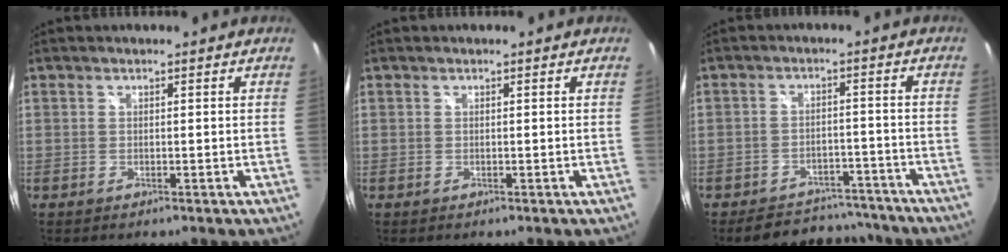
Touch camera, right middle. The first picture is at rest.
{"total": 0.0}
{"total": 12.4, "force": [-10.9, 4.8, 3.3], "torque": [-0.072, 0.025, -0.135]}